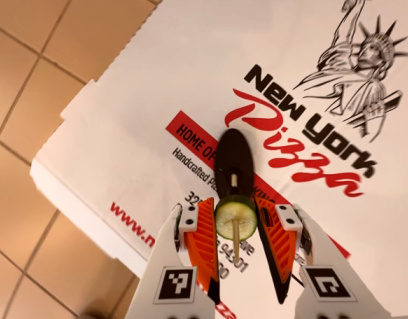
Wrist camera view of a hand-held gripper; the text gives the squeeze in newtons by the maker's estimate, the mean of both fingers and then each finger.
{"total": 6.9, "left": 7.1, "right": 6.7}